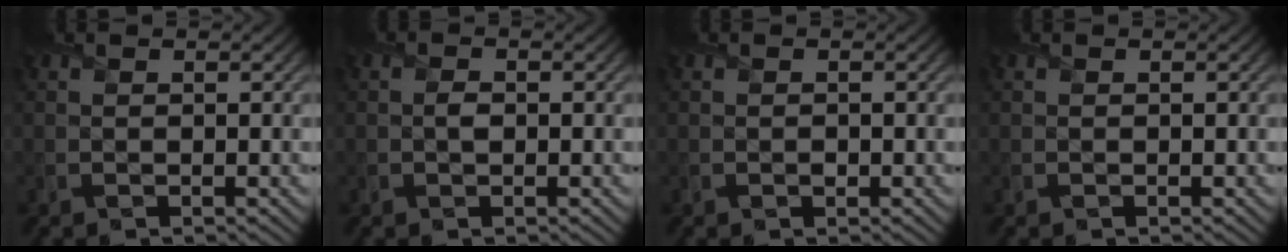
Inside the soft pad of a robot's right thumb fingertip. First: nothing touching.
{"total": 1.0, "force": [-0.1, 0.7, 0.7], "torque": [-0.012, -0.002, -0.005]}
{"total": 0.6, "force": [-0.2, 0.5, 0.2], "torque": [-0.001, -0.004, -0.004]}
{"total": 0.0}